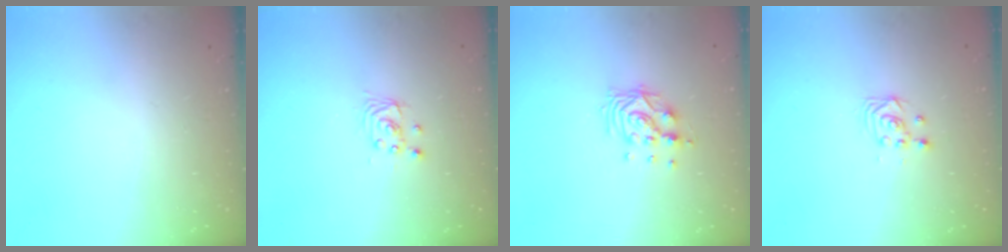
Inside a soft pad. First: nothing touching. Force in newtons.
{"total": 2.8, "press": 2.8, "slide": 0.1}
{"total": 9.8, "press": 9.8, "slide": 0.7}
{"total": 3.4, "press": 3.3, "slide": 0.3}